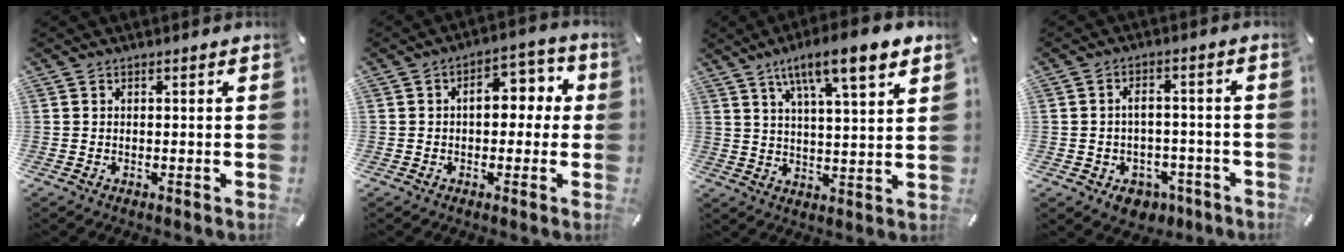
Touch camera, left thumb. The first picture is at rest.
{"total": 8.1, "force": [0.6, 5.1, 6.2], "torque": [-0.074, 0.003, -0.001]}
{"total": 11.2, "force": [7.8, 2.1, 7.8], "torque": [-0.128, -0.037, 0.129]}
{"total": 6.1, "force": [-2.2, 4.7, 3.2], "torque": [-0.047, 0.022, -0.035]}